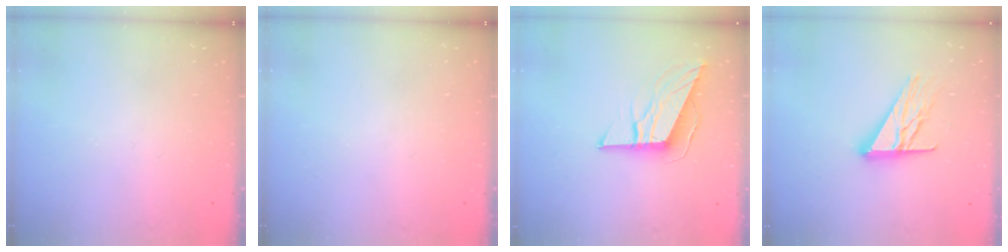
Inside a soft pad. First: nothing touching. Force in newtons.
{"total": 0.0}
{"total": 9.4, "press": 9.4, "slide": 0.6}
{"total": 13.8, "press": 13.8, "slide": 1.1}